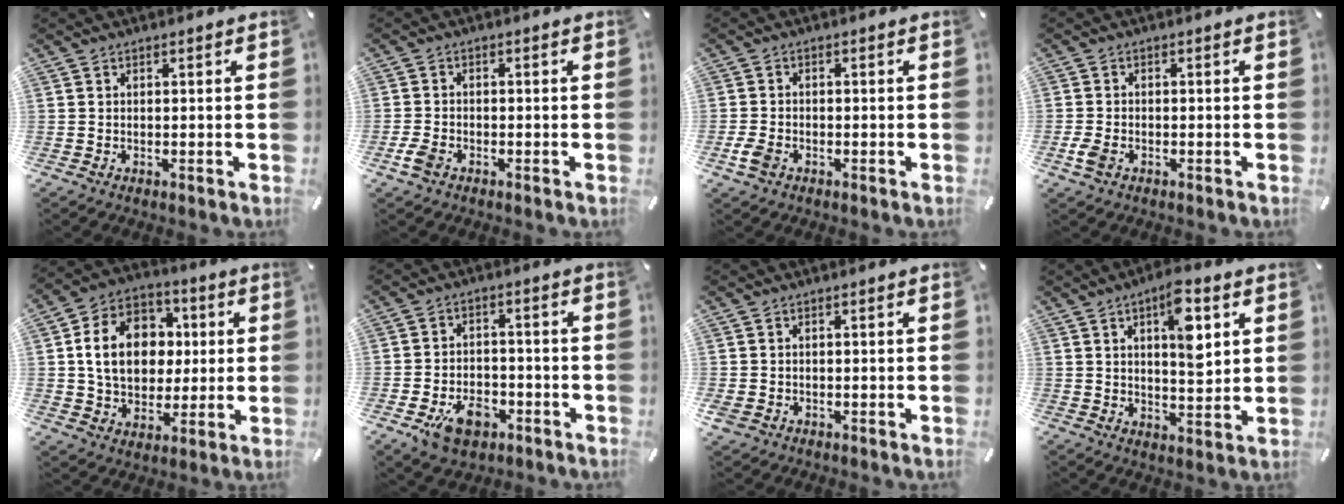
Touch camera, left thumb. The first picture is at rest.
{"total": 3.4, "force": [-1.7, 2.0, 2.1], "torque": [-0.055, -0.001, -0.036]}
{"total": 3.5, "force": [-1.5, 2.4, 2.0], "torque": [-0.053, 0.000, -0.032]}
{"total": 3.3, "force": [-1.4, 2.0, 2.2], "torque": [-0.056, -0.002, -0.028]}
{"total": 15.5, "force": [1.4, 12.7, 8.7], "torque": [-0.162, 0.015, 0.029]}
{"total": 9.1, "force": [-4.2, 6.1, 5.3], "torque": [-0.085, 0.015, -0.072]}
{"total": 1.7, "force": [-0.7, 1.4, 0.7], "torque": [-0.011, 0.003, -0.013]}
{"total": 10.1, "force": [4.3, 4.3, 8.1], "torque": [-0.108, -0.019, 0.065]}